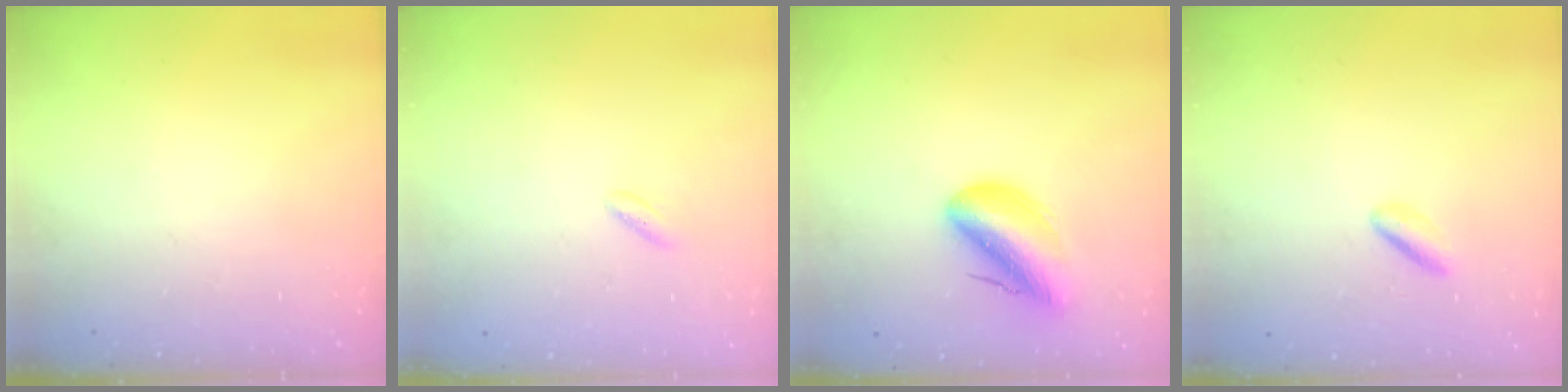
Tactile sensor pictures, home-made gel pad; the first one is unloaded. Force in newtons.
{"total": 1.9, "press": 1.7, "slide": 0.8}
{"total": 10.2, "press": 9.8, "slide": 2.7}
{"total": 1.6, "press": 1.3, "slide": 0.8}